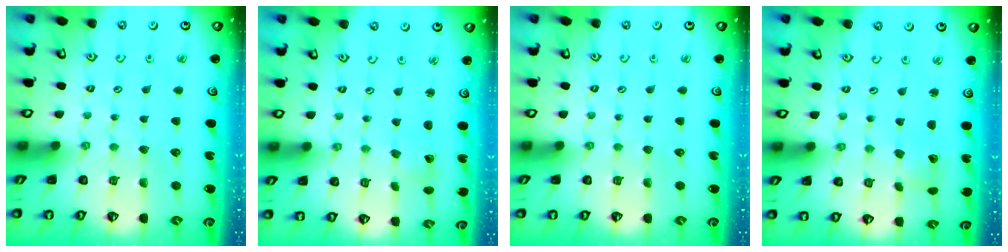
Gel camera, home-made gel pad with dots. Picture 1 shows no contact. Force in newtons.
{"total": 2.2, "press": 2.2, "slide": 0.1}
{"total": 0.0}
{"total": 2.7, "press": 2.7, "slide": 0.2}